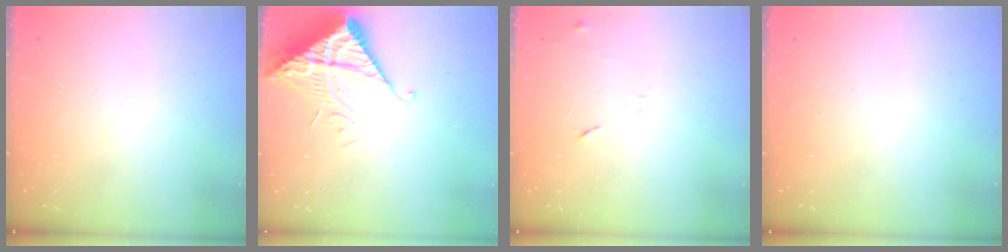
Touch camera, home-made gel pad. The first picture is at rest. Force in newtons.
{"total": 9.1, "press": 9.1, "slide": 0.9}
{"total": 9.2, "press": 9.1, "slide": 0.7}
{"total": 0.0}